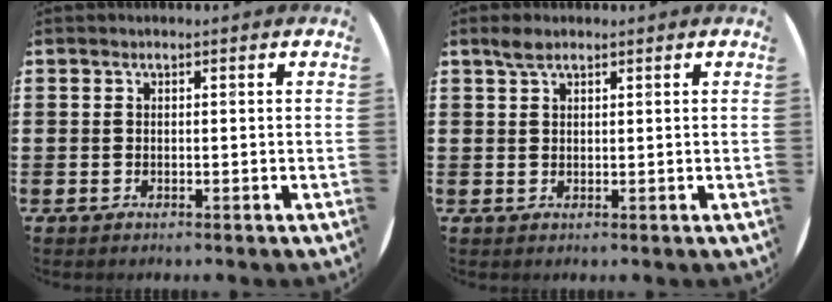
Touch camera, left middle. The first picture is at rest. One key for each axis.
{"total": 1.9, "fx": 1.5, "fy": 0.7, "fz": 1.0, "tx": -0.013, "ty": 0.002, "tz": 0.024}